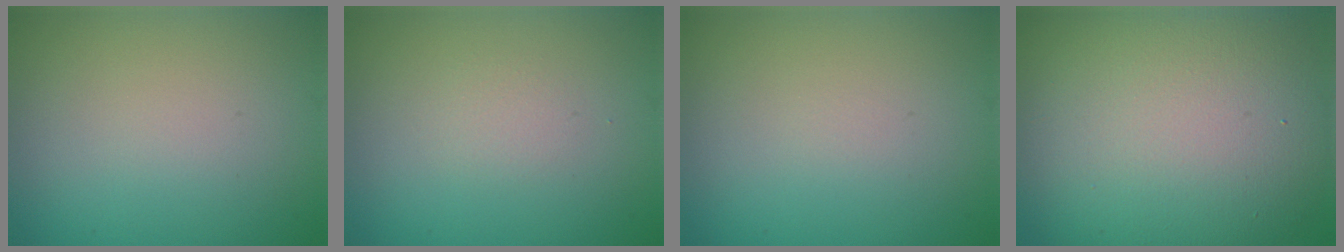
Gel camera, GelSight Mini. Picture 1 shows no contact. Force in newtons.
{"total": 0.9, "press": 0.9, "slide": 0.1}
{"total": 0.0}
{"total": 14.9, "press": 14.9, "slide": 0.6}